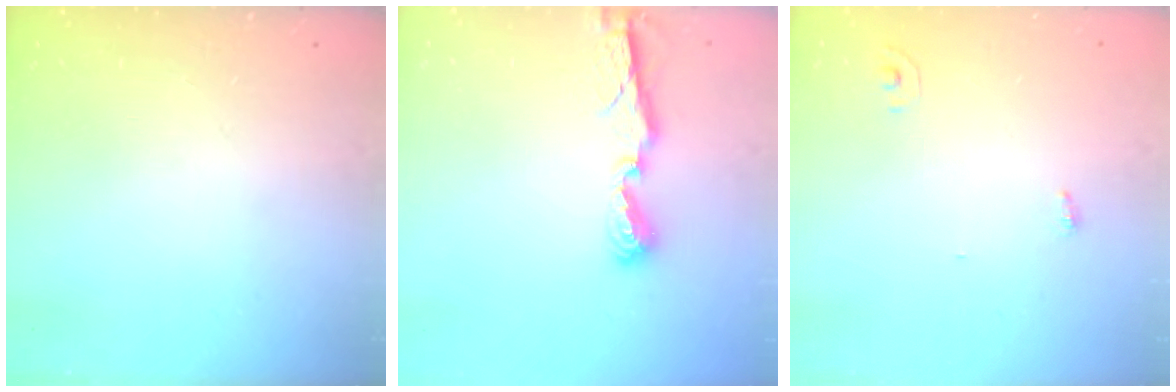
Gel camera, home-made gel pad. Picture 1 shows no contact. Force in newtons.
{"total": 7.8, "press": 7.8, "slide": 0.5}
{"total": 2.8, "press": 2.8, "slide": 0.1}